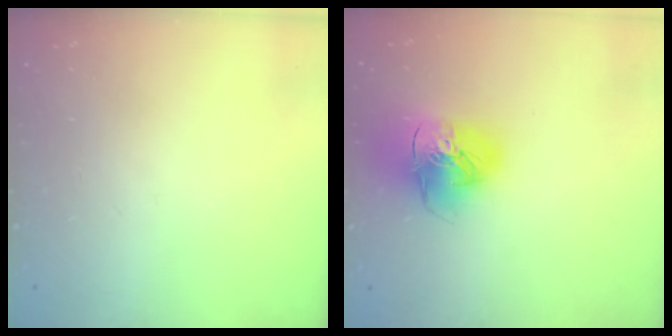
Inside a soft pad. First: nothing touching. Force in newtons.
{"total": 14.9, "press": 14.8, "slide": 1.9}